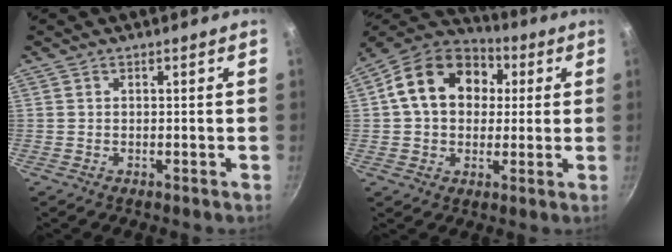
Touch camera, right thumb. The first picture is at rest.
{"total": 17.0, "force": [3.6, 13.0, 10.4], "torque": [-0.152, 0.026, 0.044]}